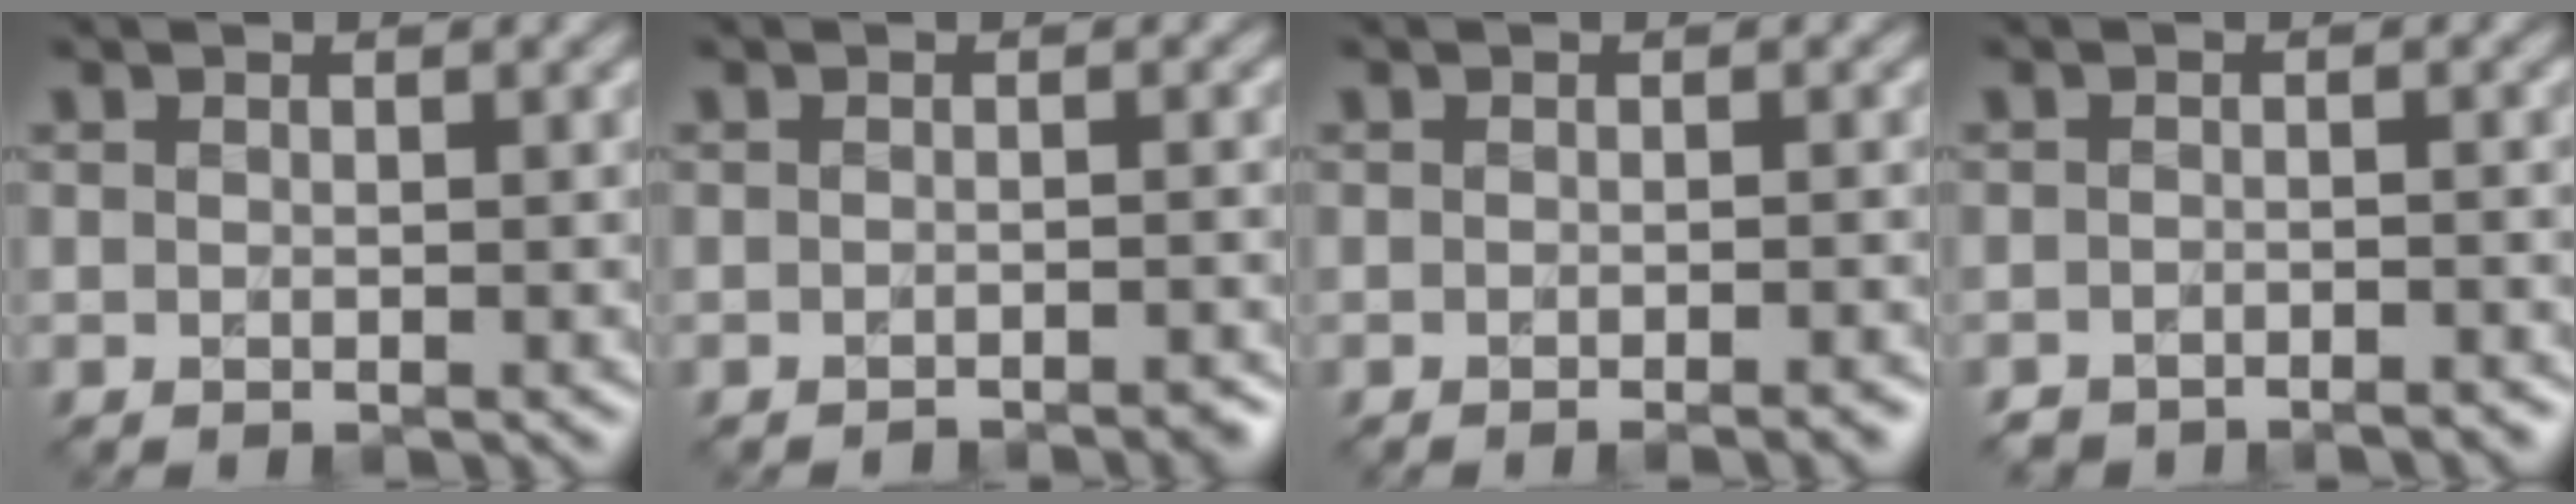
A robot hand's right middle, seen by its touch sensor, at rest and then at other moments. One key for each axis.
{"total": 1.8, "fx": -1.8, "fy": 0.3, "fz": 0.5, "tx": 0.004, "ty": 0.004, "tz": -0.022}
{"total": 2.1, "fx": -1.4, "fy": 0.4, "fz": 1.5, "tx": -0.009, "ty": -0.001, "tz": -0.021}
{"total": 3.8, "fx": -3.6, "fy": 1.0, "fz": 0.3, "tx": 0.004, "ty": 0.005, "tz": -0.044}